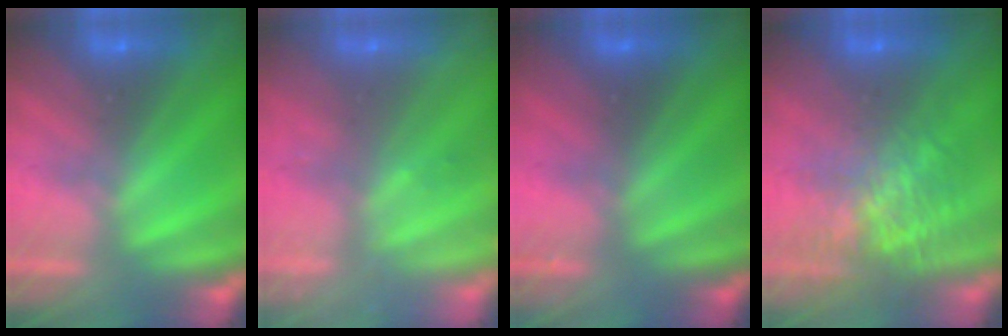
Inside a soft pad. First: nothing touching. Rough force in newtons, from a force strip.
{"total": 2.3}
{"total": 2.2}
{"total": 7.7}